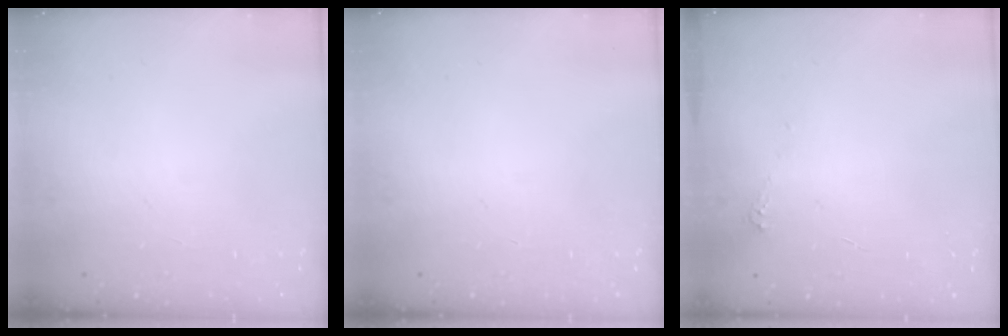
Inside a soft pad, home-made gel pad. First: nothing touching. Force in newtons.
{"total": 0.0}
{"total": 2.5, "press": 2.5, "slide": 0.3}